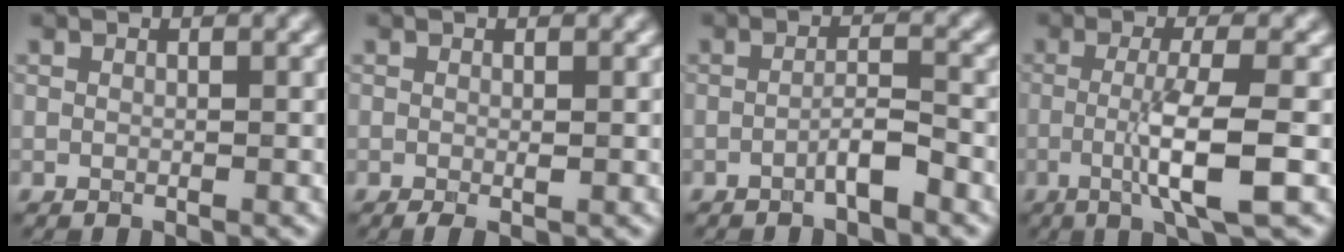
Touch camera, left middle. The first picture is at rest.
{"total": 1.0, "force": [-0.3, 0.2, 1.0], "torque": [-0.020, -0.003, -0.005]}
{"total": 2.1, "force": [-1.2, 0.2, 1.7], "torque": [-0.031, 0.010, -0.025]}
{"total": 5.7, "force": [-1.1, 0.9, 5.5], "torque": [-0.093, 0.001, -0.026]}